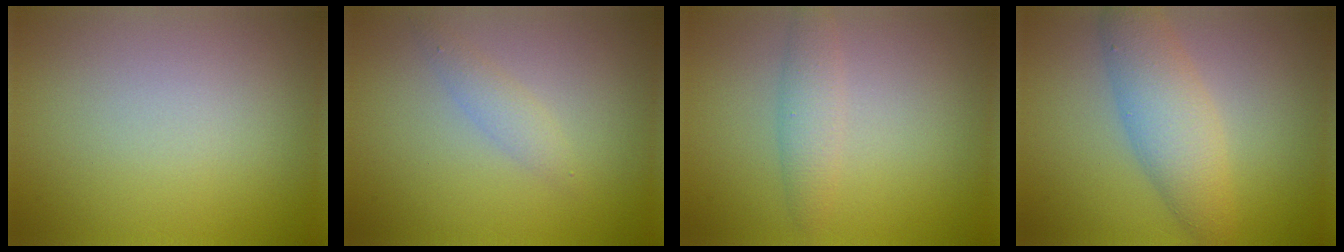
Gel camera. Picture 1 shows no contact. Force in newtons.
{"total": 1.4, "press": 1.4, "slide": 0.0}
{"total": 2.0, "press": 2.0, "slide": 0.1}
{"total": 4.6, "press": 4.6, "slide": 0.1}